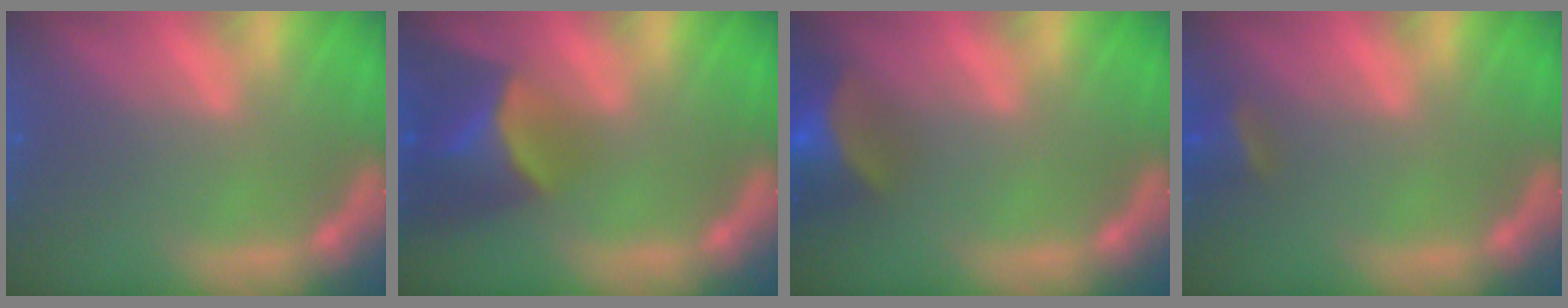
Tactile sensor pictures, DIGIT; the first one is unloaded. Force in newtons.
{"total": 6.5}
{"total": 7.0}
{"total": 2.4}